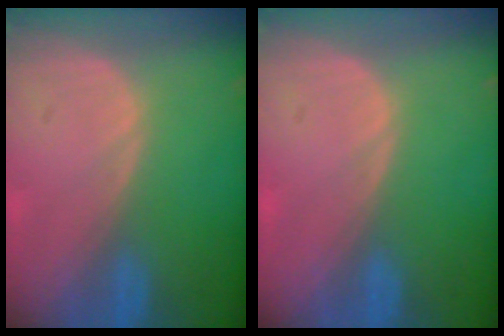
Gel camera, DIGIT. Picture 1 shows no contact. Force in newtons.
{"total": 0.0}